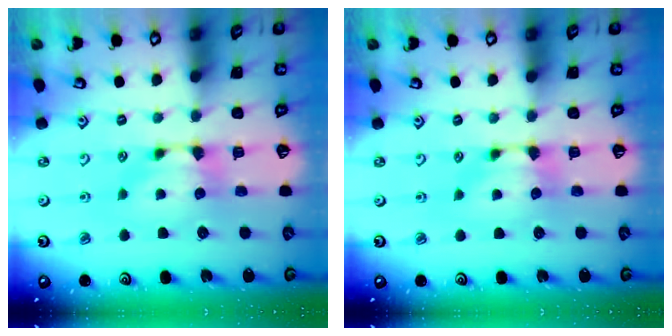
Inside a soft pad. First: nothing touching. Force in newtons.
{"total": 0.6, "press": 0.1, "slide": 0.6}